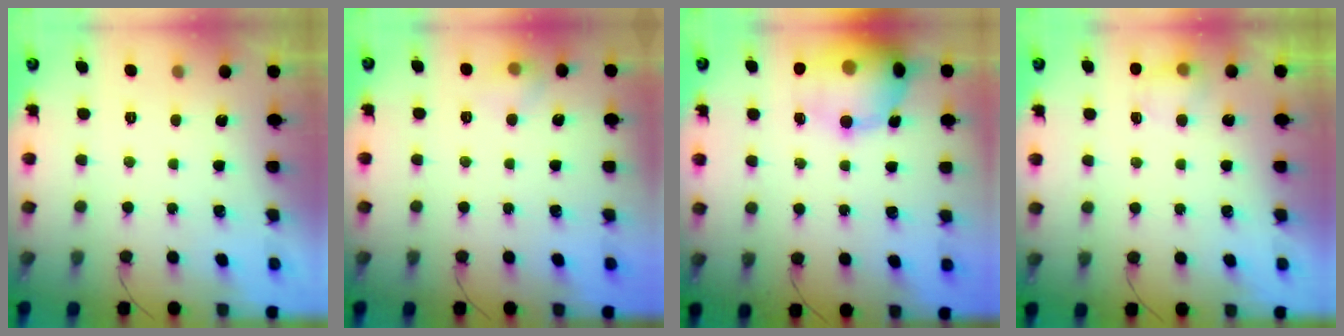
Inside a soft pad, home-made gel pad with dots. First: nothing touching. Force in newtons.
{"total": 5.8, "press": 5.7, "slide": 1.4}
{"total": 17.3, "press": 17.1, "slide": 2.4}
{"total": 4.7, "press": 4.5, "slide": 1.3}